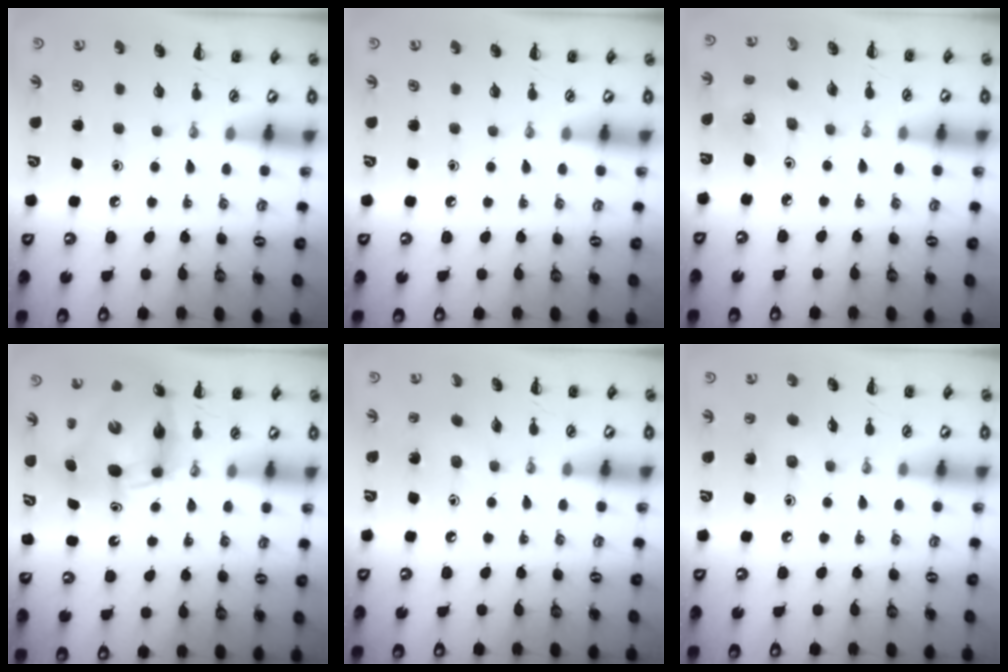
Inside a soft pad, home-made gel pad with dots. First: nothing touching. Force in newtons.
{"total": 0.0}
{"total": 2.3, "press": 2.2, "slide": 0.7}
{"total": 7.6, "press": 7.3, "slide": 2.1}
{"total": 2.1, "press": 2.0, "slide": 0.6}
{"total": 4.8, "press": 4.6, "slide": 1.1}